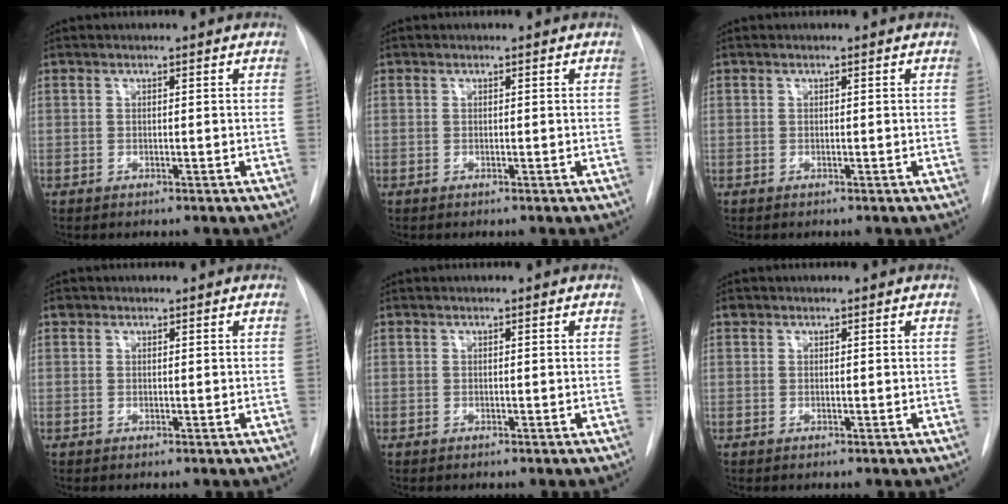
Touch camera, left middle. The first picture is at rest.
{"total": 0.0}
{"total": 0.0}
{"total": 0.7, "force": [0.4, 0.5, 0.1], "torque": [0.002, 0.007, 0.005]}
{"total": 0.0}
{"total": 0.6, "force": [0.4, 0.5, 0.1], "torque": [-0.002, 0.011, 0.006]}